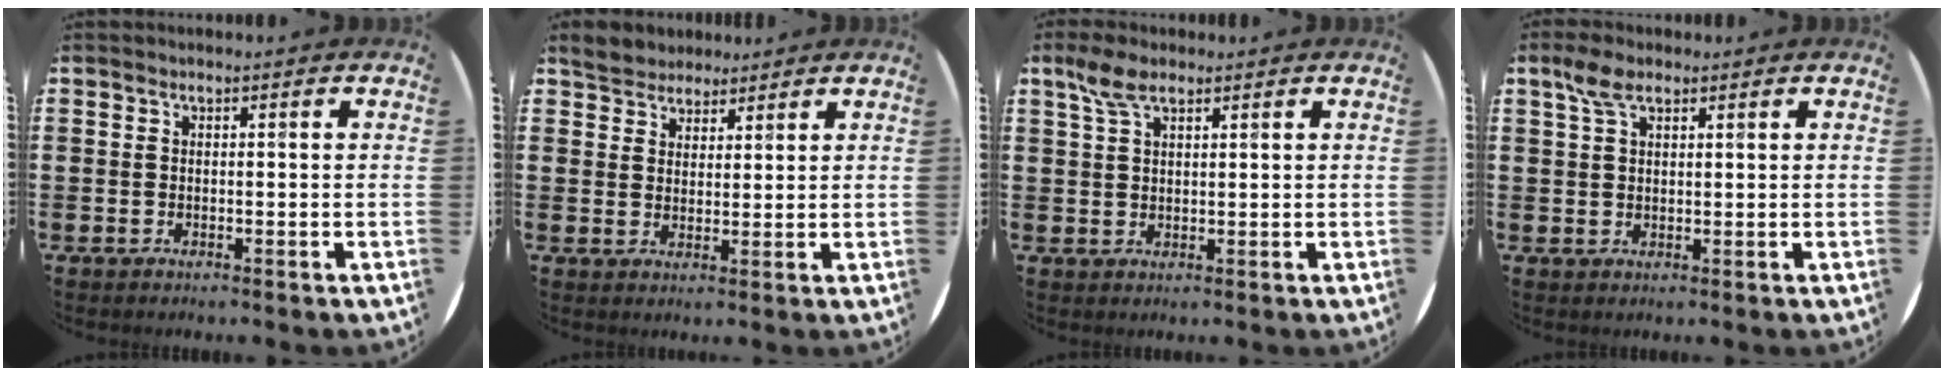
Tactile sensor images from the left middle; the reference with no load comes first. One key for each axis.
{"total": 4.0, "fx": 3.6, "fy": 1.6, "fz": 0.0, "tx": -0.013, "ty": 0.002, "tz": 0.070}
{"total": 4.0, "fx": 2.6, "fy": 1.7, "fz": 2.5, "tx": -0.047, "ty": 0.005, "tz": 0.044}
{"total": 3.5, "fx": 2.3, "fy": 1.6, "fz": 2.2, "tx": -0.040, "ty": 0.005, "tz": 0.039}